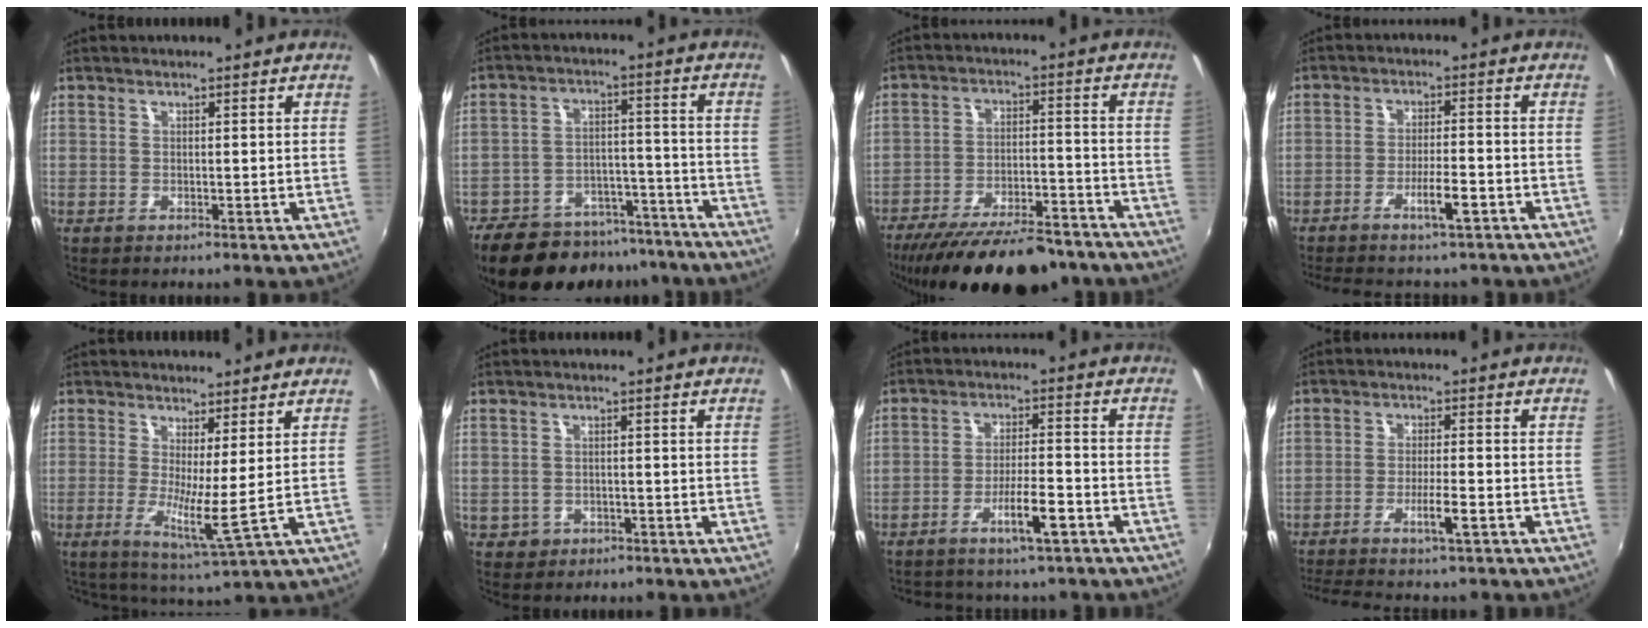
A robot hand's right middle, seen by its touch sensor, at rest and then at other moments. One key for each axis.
{"total": 19.1, "fx": -17.1, "fy": 3.5, "fz": 7.7, "tx": -0.149, "ty": -0.010, "tz": -0.225}
{"total": 21.2, "fx": -17.6, "fy": 6.0, "fz": 10.3, "tx": -0.187, "ty": -0.022, "tz": -0.247}
{"total": 5.3, "fx": -3.8, "fy": 0.6, "fz": 3.6, "tx": -0.069, "ty": 0.003, "tz": -0.058}
{"total": 4.7, "fx": 1.5, "fy": -0.8, "fz": 4.4, "tx": -0.082, "ty": -0.017, "tz": 0.022}
{"total": 2.0, "fx": -0.3, "fy": 1.9, "fz": 0.3, "tx": -0.012, "ty": 0.001, "tz": 0.001}
{"total": 5.2, "fx": -3.6, "fy": 0.9, "fz": 3.7, "tx": -0.070, "ty": 0.004, "tz": -0.051}
{"total": 6.4, "fx": -4.9, "fy": -0.1, "fz": 4.1, "tx": -0.084, "ty": -0.004, "tz": -0.081}